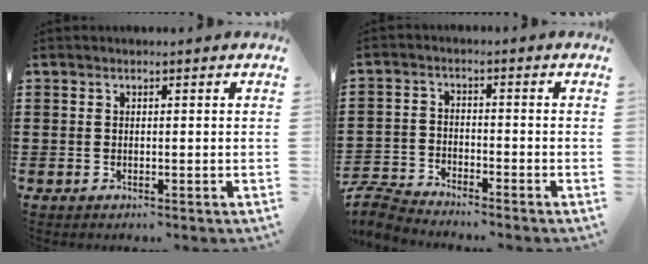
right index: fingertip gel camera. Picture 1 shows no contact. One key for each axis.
{"total": 4.4, "fx": -4.4, "fy": 0.4, "fz": 0.5, "tx": -0.033, "ty": -0.005, "tz": -0.096}